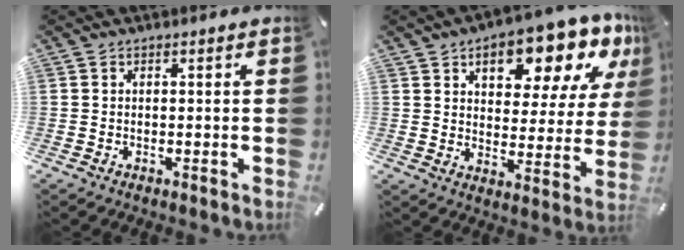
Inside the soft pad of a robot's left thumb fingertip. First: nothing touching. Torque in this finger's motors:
{"motor_torque": [2.58, 2.43, 0.99, 0.19, 0.18]}